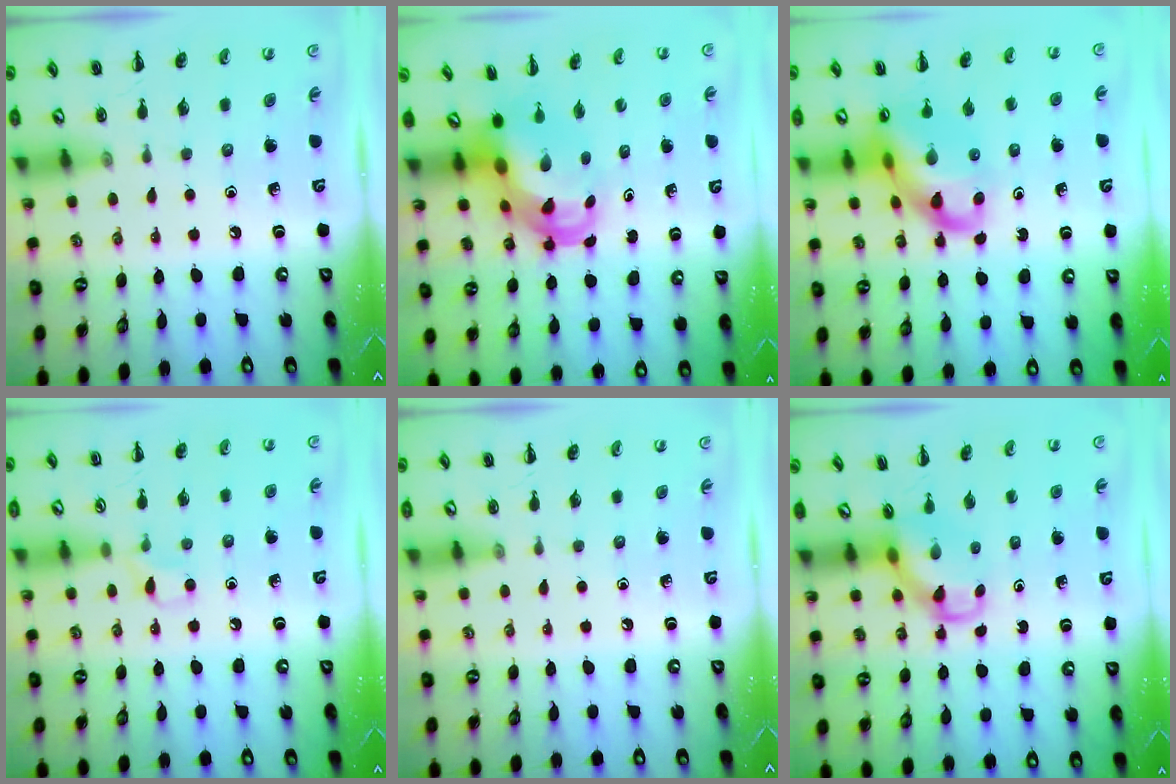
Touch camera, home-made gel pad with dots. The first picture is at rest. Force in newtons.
{"total": 7.1, "press": 6.9, "slide": 1.6}
{"total": 15.2, "press": 14.7, "slide": 3.9}
{"total": 4.0, "press": 3.7, "slide": 1.5}
{"total": 0.0}
{"total": 3.7, "press": 3.5, "slide": 1.1}